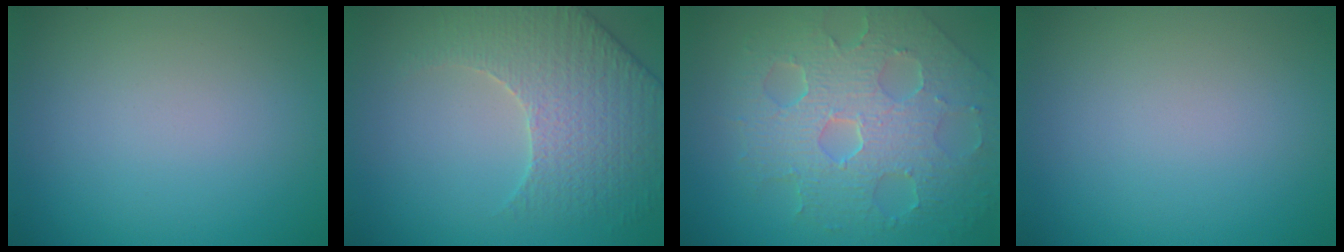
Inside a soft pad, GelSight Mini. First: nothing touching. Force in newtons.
{"total": 4.4, "press": 4.3, "slide": 1.1}
{"total": 8.2, "press": 5.6, "slide": 6.0}
{"total": 0.0}